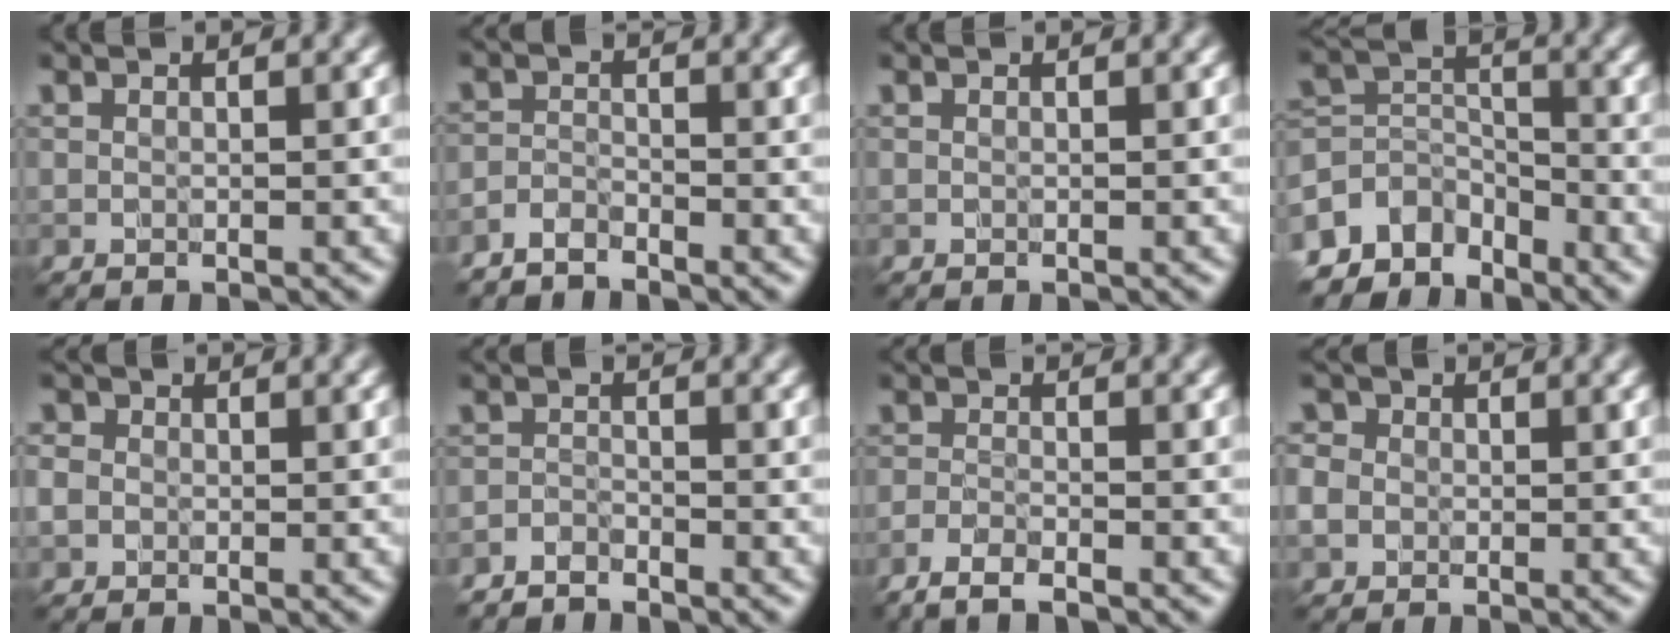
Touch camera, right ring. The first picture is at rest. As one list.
[{"total": 1.7, "force": [-1.7, 0.3, 0.1], "torque": [-0.001, 0.003, -0.039]}, {"total": 0.0}, {"total": 5.2, "force": [-3.9, 3.1, 1.5], "torque": [-0.012, 0.000, -0.086]}, {"total": 3.0, "force": [0.3, 2.6, 1.4], "torque": [-0.016, 0.015, -0.014]}, {"total": 2.0, "force": [-1.9, 0.3, -0.1], "torque": [0.004, -0.001, -0.044]}, {"total": 2.5, "force": [-2.1, 0.3, 1.2], "torque": [-0.027, -0.004, -0.048]}, {"total": 4.2, "force": [0.3, 3.7, 1.9], "torque": [-0.030, 0.019, -0.025]}]